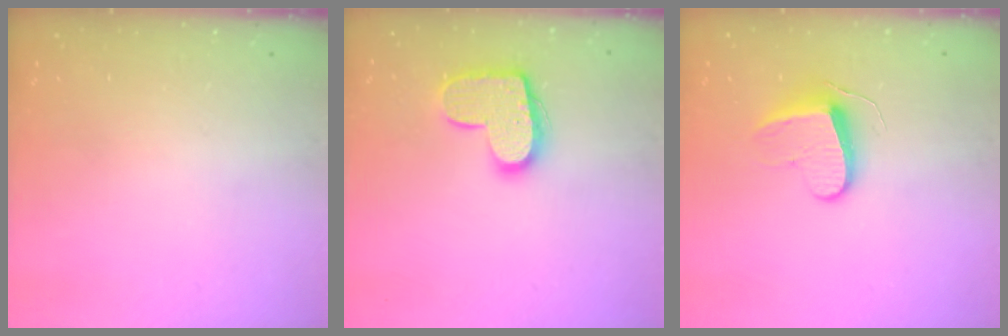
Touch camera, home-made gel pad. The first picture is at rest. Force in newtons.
{"total": 13.7, "press": 13.7, "slide": 0.6}
{"total": 9.3, "press": 9.3, "slide": 0.6}